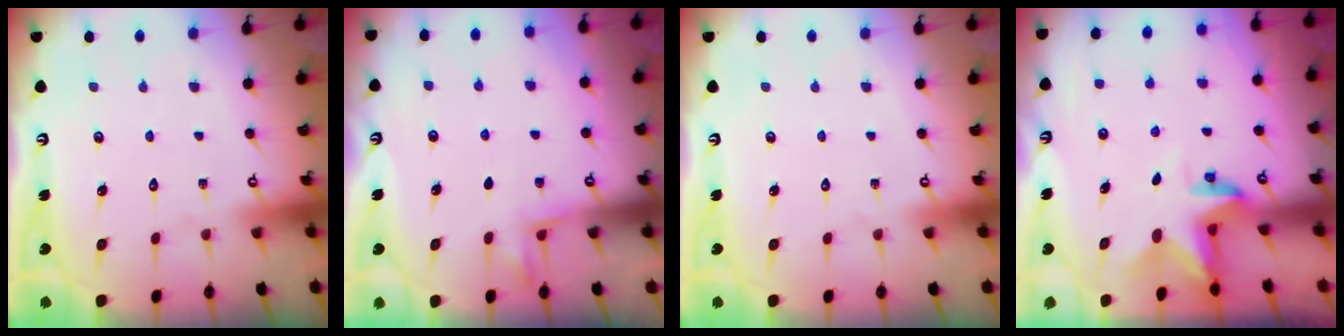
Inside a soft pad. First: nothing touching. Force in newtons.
{"total": 4.3, "press": 4.1, "slide": 1.3}
{"total": 0.0}
{"total": 3.0, "press": 3.0, "slide": 0.2}